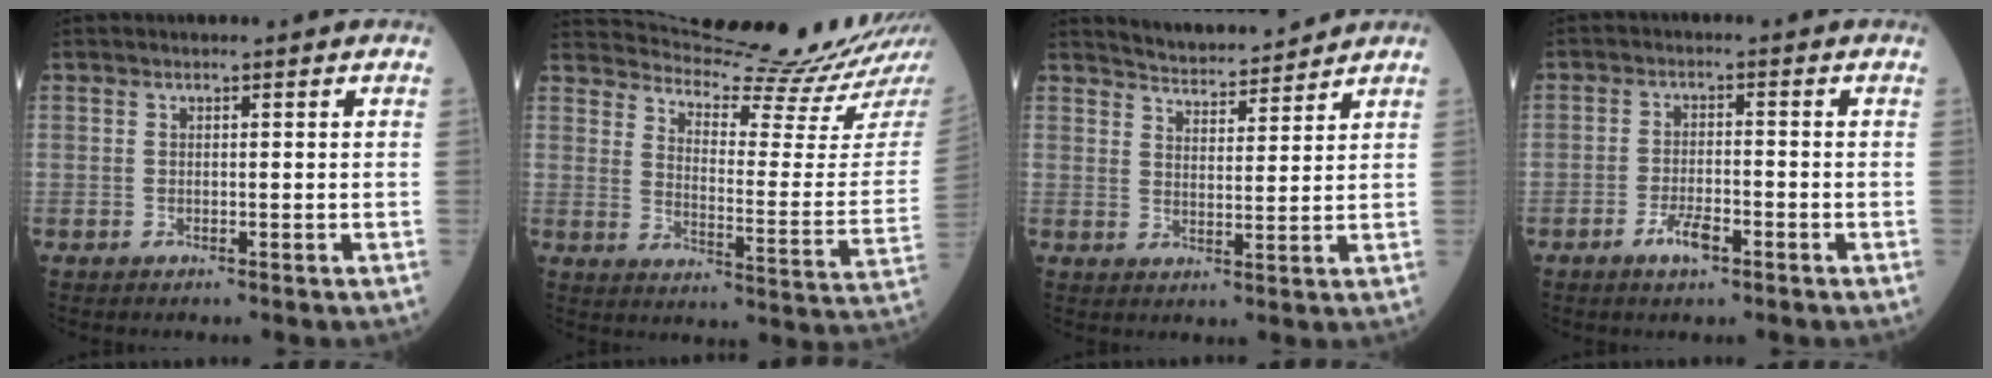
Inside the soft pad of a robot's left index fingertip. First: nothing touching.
{"total": 20.1, "force": [19.2, -1.9, 5.4], "torque": [-0.099, -0.117, 0.254]}
{"total": 7.5, "force": [7.4, 0.6, 1.2], "torque": [-0.031, 0.011, 0.119]}
{"total": 3.8, "force": [-2.3, 1.1, 2.8], "torque": [-0.058, 0.000, -0.042]}